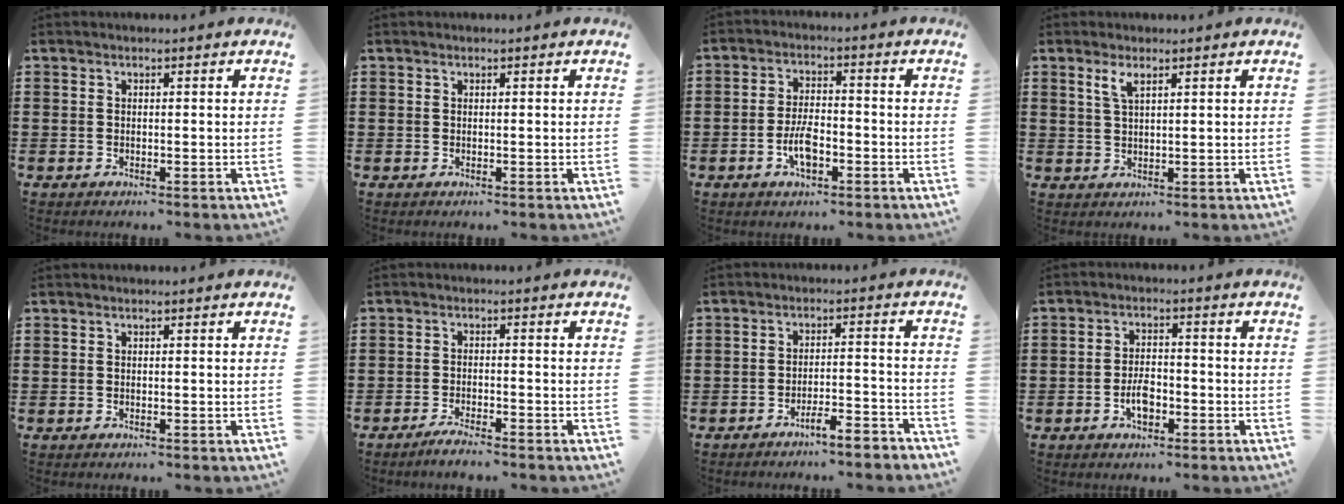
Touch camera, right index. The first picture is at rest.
{"total": 0.0}
{"total": 5.3, "force": [-2.0, 2.2, 4.3], "torque": [-0.092, 0.002, -0.041]}
{"total": 2.8, "force": [1.6, 0.8, 2.1], "torque": [-0.046, 0.005, 0.027]}
{"total": 0.0}
{"total": 2.4, "force": [-2.2, -0.1, 0.8], "torque": [-0.015, 0.003, -0.043]}
{"total": 4.5, "force": [-4.1, -0.1, 1.9], "torque": [-0.033, -0.004, -0.077]}
{"total": 4.0, "force": [-1.6, 2.0, 3.0], "torque": [-0.060, 0.003, -0.032]}